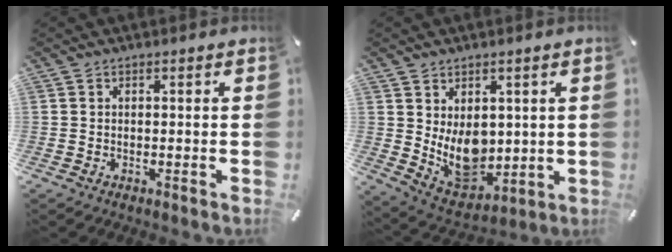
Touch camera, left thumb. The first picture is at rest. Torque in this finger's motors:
{"motor_torque": [1.65, 2.19, 0.27, -0.06, 0.11]}